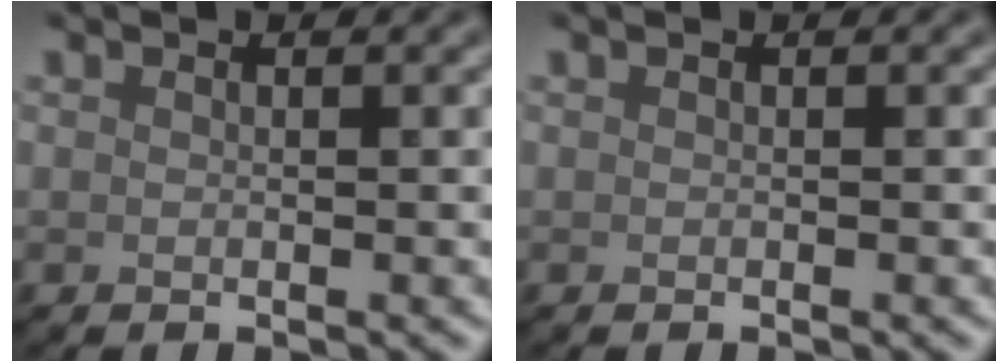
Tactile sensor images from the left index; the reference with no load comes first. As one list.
[{"total": 0.0}]